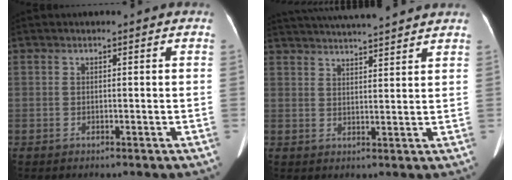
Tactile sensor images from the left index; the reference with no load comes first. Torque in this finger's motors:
{"motor_torque": [0.90, -1.24, 0.06, 0.02]}